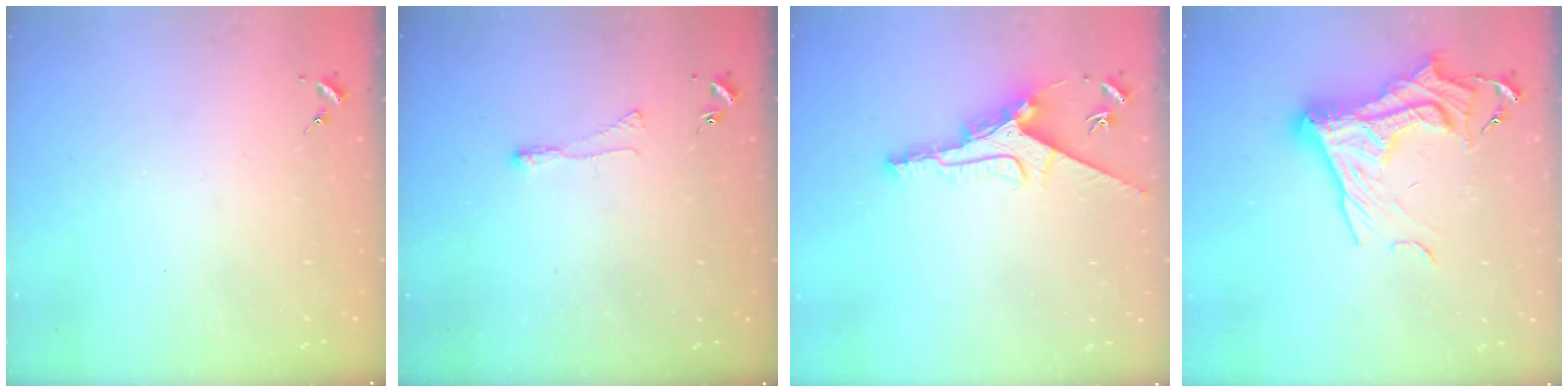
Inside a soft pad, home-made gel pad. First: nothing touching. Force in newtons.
{"total": 3.0, "press": 2.9, "slide": 0.6}
{"total": 9.9, "press": 9.9, "slide": 0.1}
{"total": 19.3, "press": 19.2, "slide": 1.7}